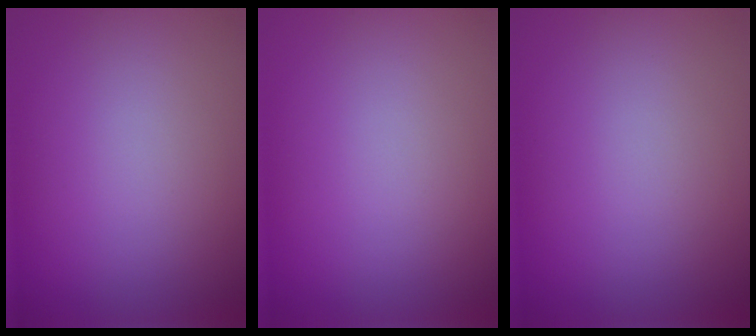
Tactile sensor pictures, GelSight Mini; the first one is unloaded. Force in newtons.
{"total": 0.0}
{"total": 0.0}